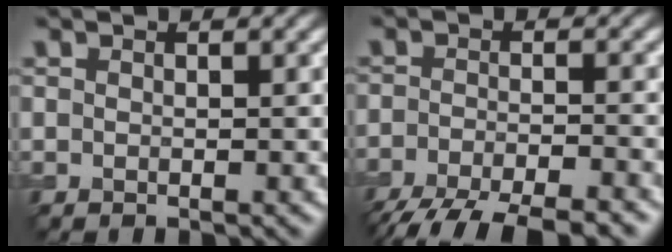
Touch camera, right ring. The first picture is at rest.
{"total": 8.2, "force": [-6.8, 1.7, 4.2], "torque": [-0.064, -0.023, -0.113]}